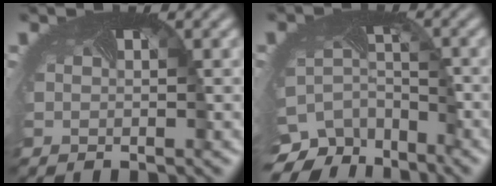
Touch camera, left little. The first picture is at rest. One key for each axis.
{"total": 8.4, "fx": -6.1, "fy": 4.9, "fz": 3.1, "tx": -0.066, "ty": -0.015, "tz": -0.095}